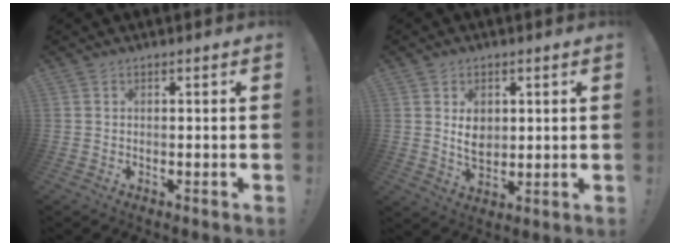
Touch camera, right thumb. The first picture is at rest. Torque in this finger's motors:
{"motor_torque": [-0.28, 0.32, 0.31, 0.25, 0.09]}